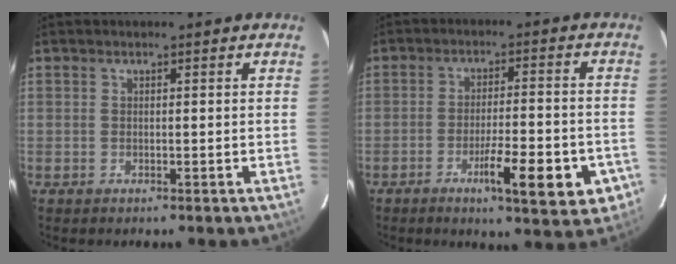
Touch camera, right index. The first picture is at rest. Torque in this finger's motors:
{"motor_torque": [0.59, -0.35, 0.24, 0.08]}